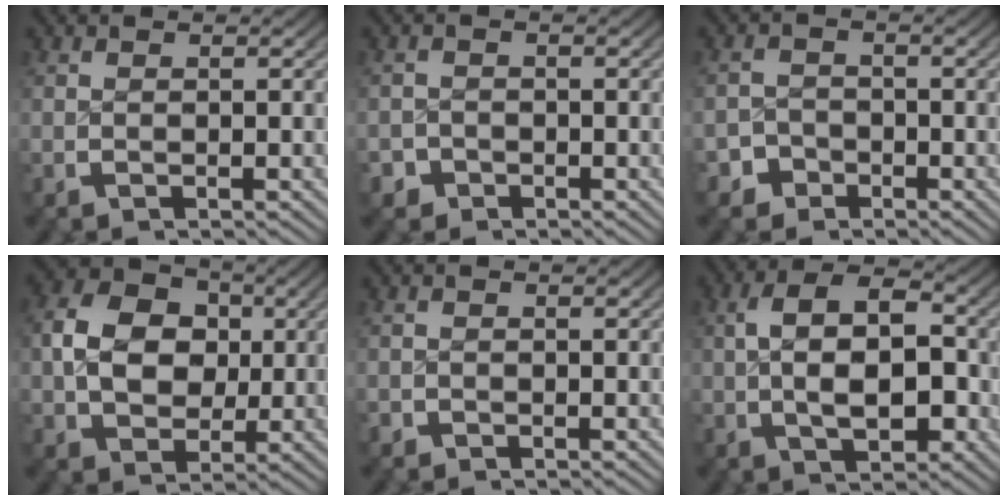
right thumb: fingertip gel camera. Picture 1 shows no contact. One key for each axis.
{"total": 2.1, "fx": -1.7, "fy": 1.3, "fz": -0.2, "tx": 0.005, "ty": -0.013, "tz": -0.027}
{"total": 3.1, "fx": -2.4, "fy": 1.9, "fz": 0.0, "tx": 0.010, "ty": -0.013, "tz": -0.041}
{"total": 9.0, "fx": 0.6, "fy": 7.0, "fz": 5.7, "tx": -0.115, "ty": -0.022, "tz": 0.021}
{"total": 0.7, "fx": -0.6, "fy": 0.4, "fz": -0.1, "tx": 0.000, "ty": -0.005, "tz": -0.012}
{"total": 9.0, "fx": 0.3, "fy": 5.7, "fz": 7.0, "tx": -0.112, "ty": -0.012, "tz": 0.007}